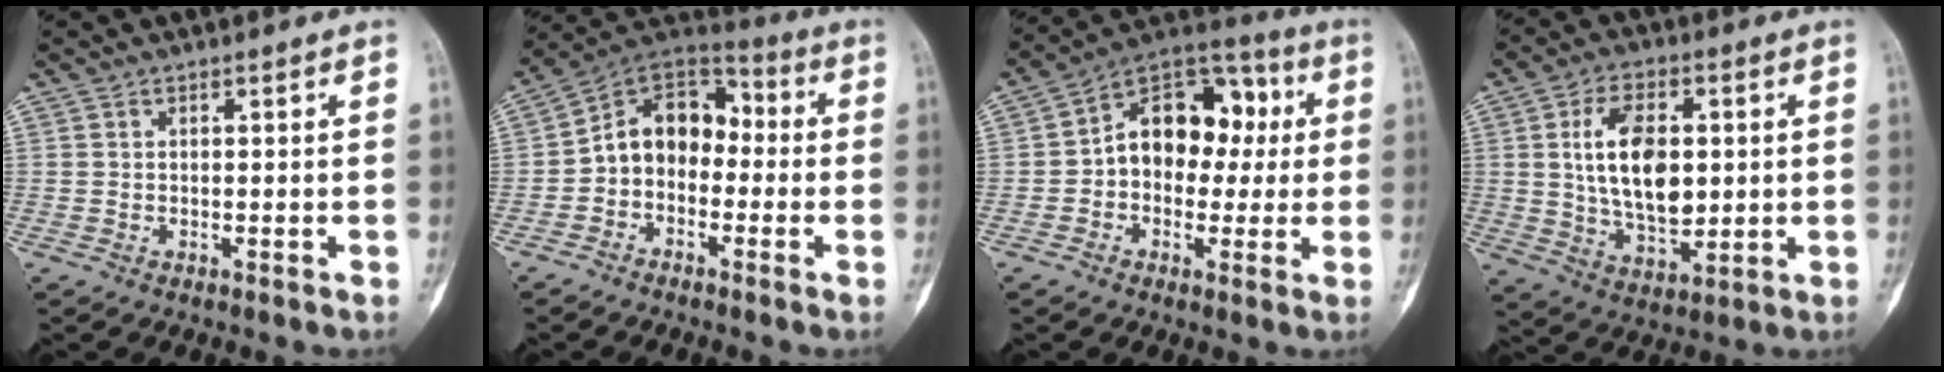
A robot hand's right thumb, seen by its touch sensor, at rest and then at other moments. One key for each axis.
{"total": 11.4, "fx": -1.5, "fy": 8.6, "fz": 7.3, "tx": -0.084, "ty": 0.056, "tz": -0.044}
{"total": 15.3, "fx": 1.3, "fy": 10.8, "fz": 10.8, "tx": -0.111, "ty": 0.041, "tz": 0.006}
{"total": 14.1, "fx": 1.9, "fy": 8.1, "fz": 11.3, "tx": -0.178, "ty": -0.010, "tz": 0.038}